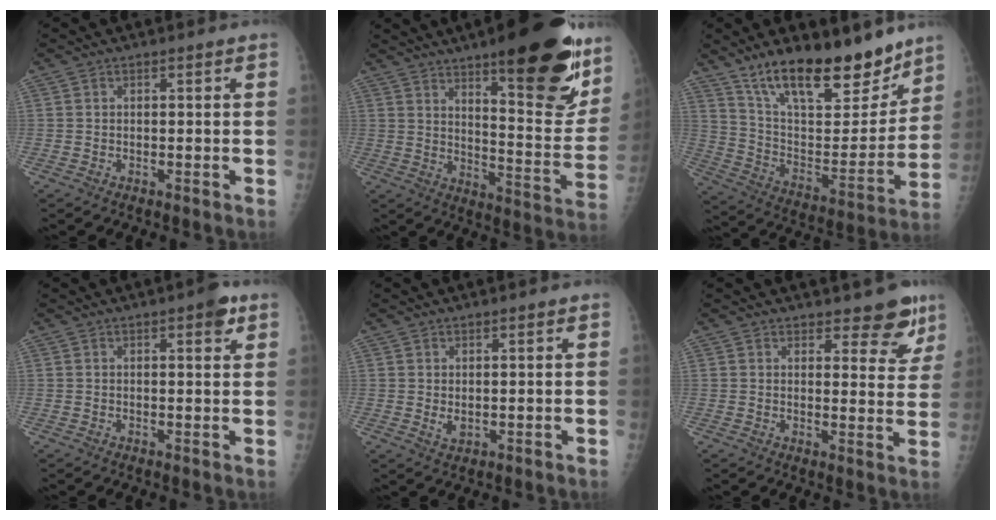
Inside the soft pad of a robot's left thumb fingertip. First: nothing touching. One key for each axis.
{"total": 23.8, "fx": 14.2, "fy": 6.4, "fz": 18.0, "tx": -0.207, "ty": -0.078, "tz": 0.206}
{"total": 23.3, "fx": 17.0, "fy": 8.5, "fz": 13.4, "tx": -0.170, "ty": -0.089, "tz": 0.284}
{"total": 3.3, "fx": 1.8, "fy": 1.0, "fz": 2.5, "tx": -0.026, "ty": -0.005, "tz": 0.018}
{"total": 2.4, "fx": 0.5, "fy": 1.3, "fz": 1.9, "tx": -0.028, "ty": -0.009, "tz": 0.014}
{"total": 7.7, "fx": 6.0, "fy": 3.1, "fz": 3.6, "tx": -0.008, "ty": -0.041, "tz": 0.068}